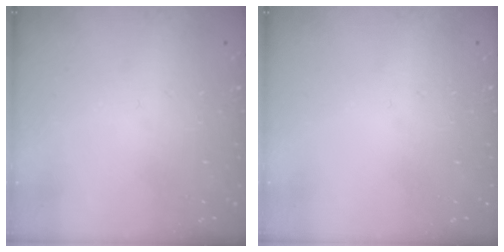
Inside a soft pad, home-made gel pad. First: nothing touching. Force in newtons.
{"total": 0.0}